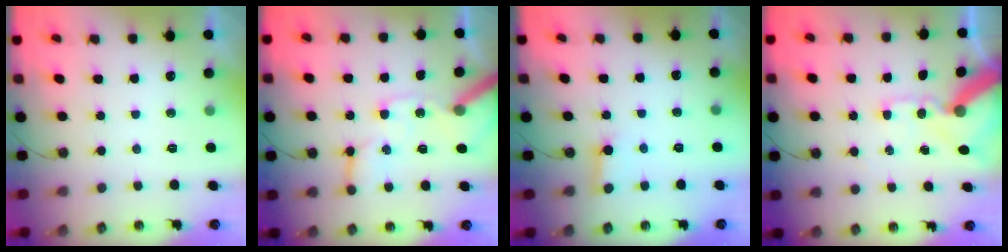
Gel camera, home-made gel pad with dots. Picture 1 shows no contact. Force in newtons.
{"total": 13.9, "press": 13.8, "slide": 1.9}
{"total": 2.6, "press": 2.5, "slide": 0.3}
{"total": 15.4, "press": 15.2, "slide": 2.4}